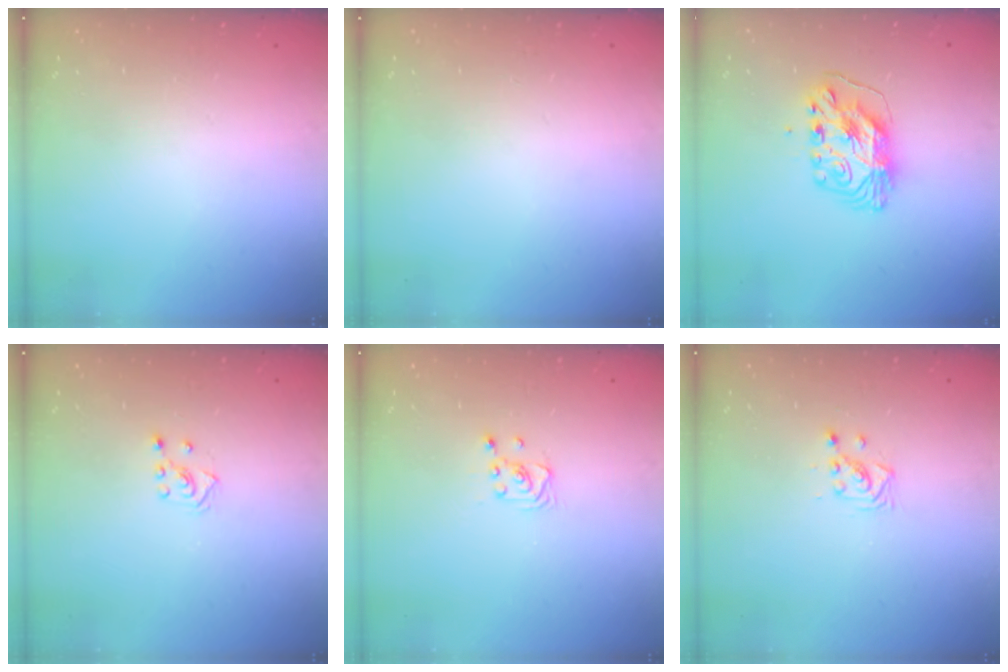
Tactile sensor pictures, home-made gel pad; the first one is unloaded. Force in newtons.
{"total": 0.0}
{"total": 9.2, "press": 9.2, "slide": 0.9}
{"total": 2.8, "press": 2.7, "slide": 0.5}
{"total": 2.6, "press": 2.6, "slide": 0.3}
{"total": 3.7, "press": 3.7, "slide": 0.1}